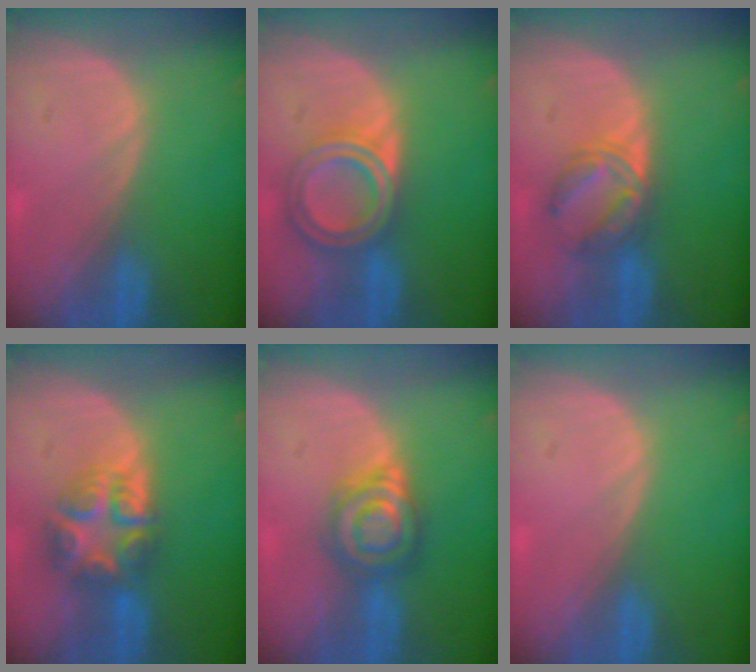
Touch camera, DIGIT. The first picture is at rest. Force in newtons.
{"total": 6.9, "press": 6.2, "slide": 3.1}
{"total": 5.6, "press": 5.5, "slide": 1.1}
{"total": 7.8, "press": 6.8, "slide": 3.9}
{"total": 6.3, "press": 6.3, "slide": 0.5}
{"total": 0.6, "press": 0.1, "slide": 0.6}